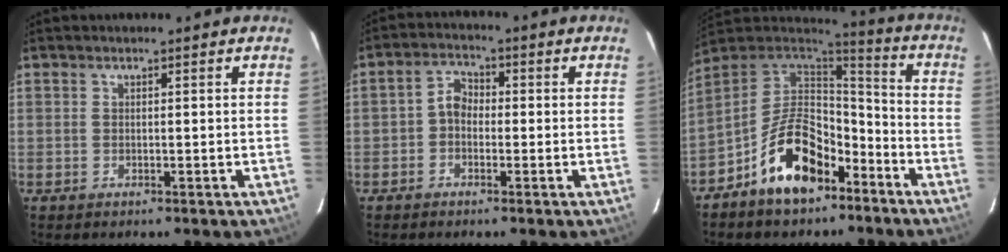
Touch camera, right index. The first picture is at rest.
{"total": 3.0, "force": [-1.0, 2.2, 1.7], "torque": [-0.033, 0.012, -0.024]}
{"total": 15.6, "force": [-8.8, 8.4, 9.9], "torque": [-0.190, 0.029, -0.138]}